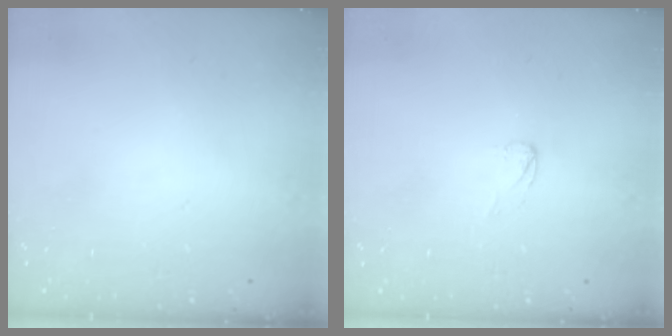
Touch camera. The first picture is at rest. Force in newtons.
{"total": 2.6, "press": 2.6, "slide": 0.2}